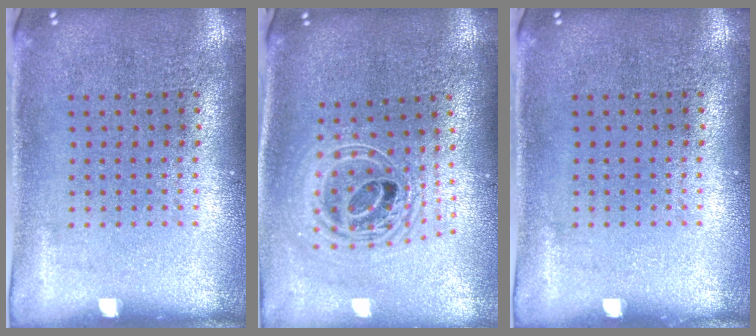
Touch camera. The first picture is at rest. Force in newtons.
{"total": 2.2, "press": 1.8, "slide": 1.4}
{"total": 0.0}